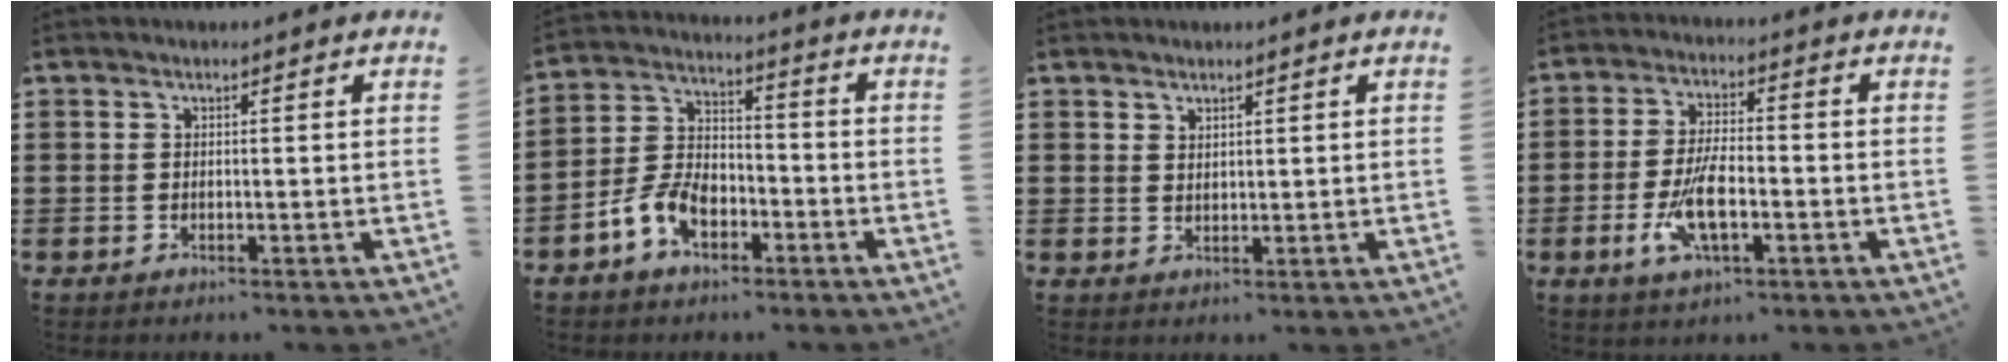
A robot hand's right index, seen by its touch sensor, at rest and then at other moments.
{"total": 6.8, "force": [-3.6, 4.2, 4.0], "torque": [-0.104, 0.009, -0.074]}
{"total": 1.5, "force": [1.4, 0.7, 0.0], "torque": [-0.002, 0.003, 0.027]}
{"total": 8.1, "force": [-2.5, 2.8, 7.2], "torque": [-0.158, -0.012, -0.049]}